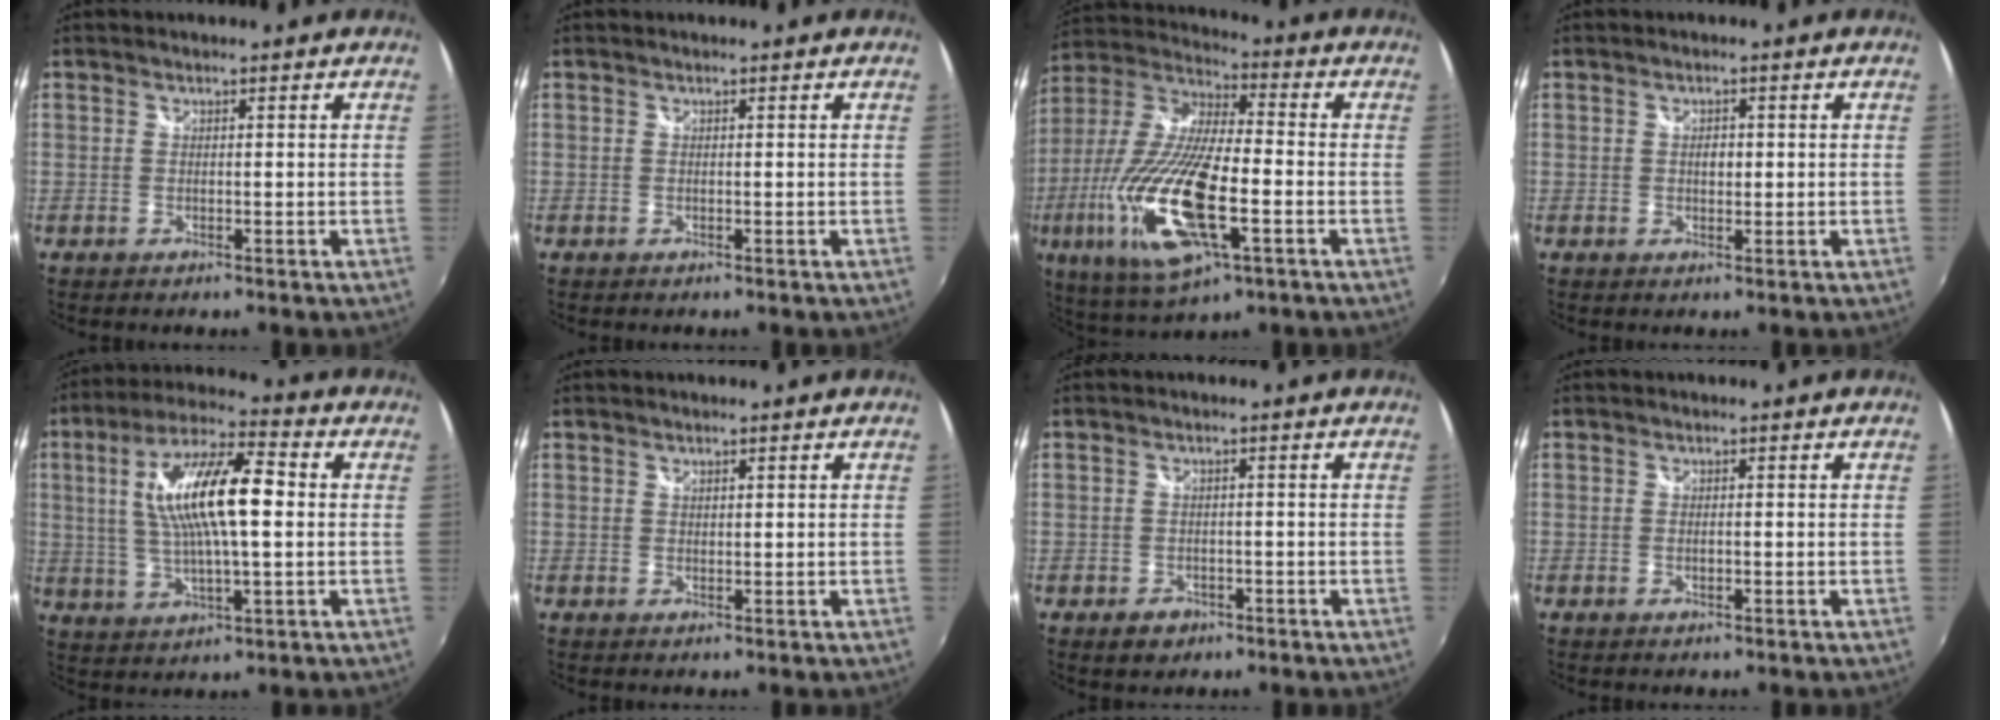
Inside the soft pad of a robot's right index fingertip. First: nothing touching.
{"total": 0.0}
{"total": 22.2, "force": [-6.7, 6.6, 20.1], "torque": [-0.414, -0.038, -0.127]}
{"total": 1.6, "force": [0.1, 1.2, 1.1], "torque": [-0.017, 0.003, 0.001]}
{"total": 15.7, "force": [2.0, 4.3, 14.9], "torque": [-0.279, 0.015, 0.035]}
{"total": 0.7, "force": [0.6, 0.3, 0.3], "torque": [-0.002, 0.000, 0.010]}
{"total": 3.2, "force": [-1.6, 2.6, 1.1], "torque": [-0.025, -0.001, -0.020]}
{"total": 0.8, "force": [-0.1, 0.4, 0.7], "torque": [-0.016, -0.001, -0.003]}